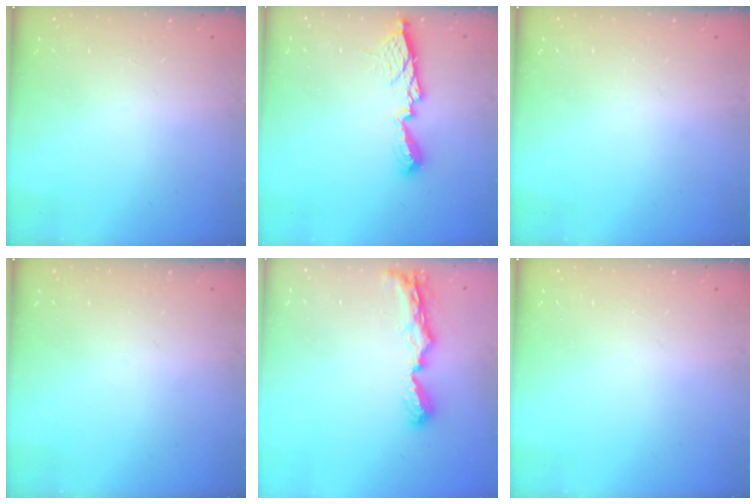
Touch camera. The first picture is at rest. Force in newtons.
{"total": 10.6, "press": 10.6, "slide": 0.6}
{"total": 0.0}
{"total": 0.0}
{"total": 8.6, "press": 8.5, "slide": 0.8}
{"total": 0.0}